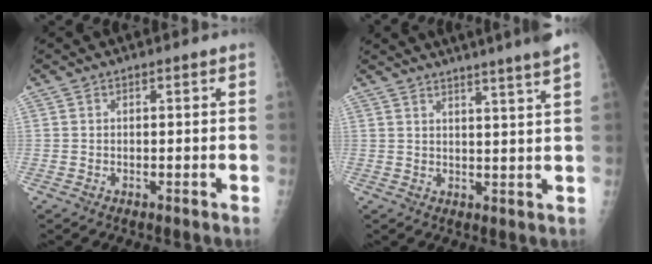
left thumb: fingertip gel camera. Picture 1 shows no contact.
{"total": 10.6, "force": [8.6, -1.0, 6.1], "torque": [-0.082, -0.028, 0.096]}